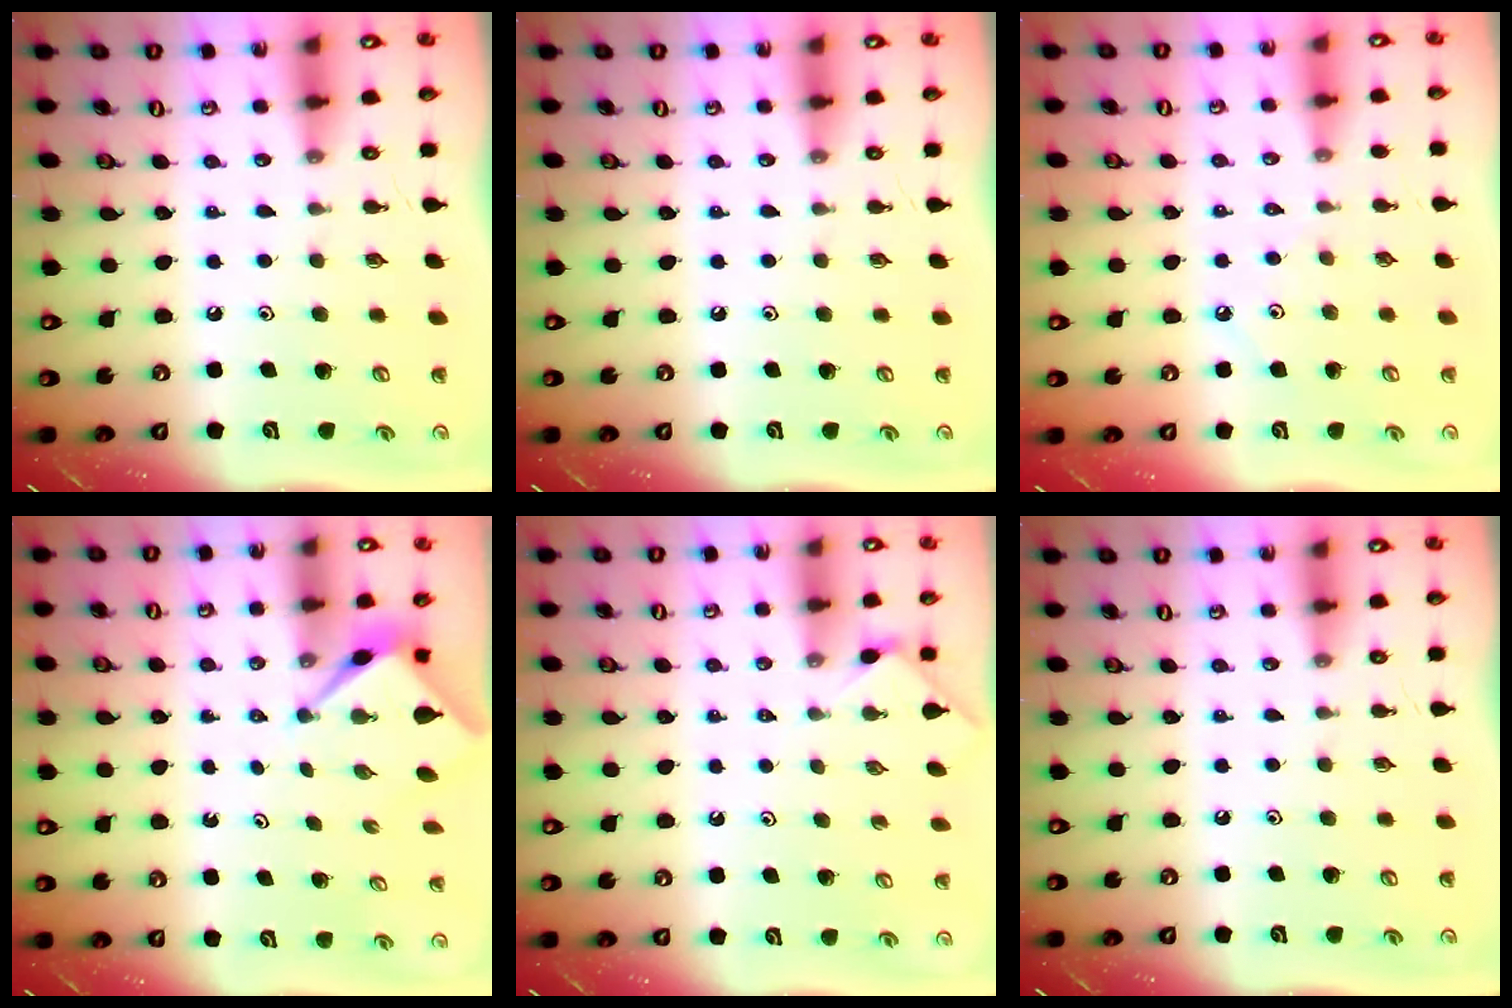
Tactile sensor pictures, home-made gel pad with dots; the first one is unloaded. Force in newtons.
{"total": 0.0}
{"total": 2.2, "press": 2.2, "slide": 0.4}
{"total": 2.6, "press": 2.6, "slide": 0.0}
{"total": 1.8, "press": 1.7, "slide": 0.4}
{"total": 0.0}